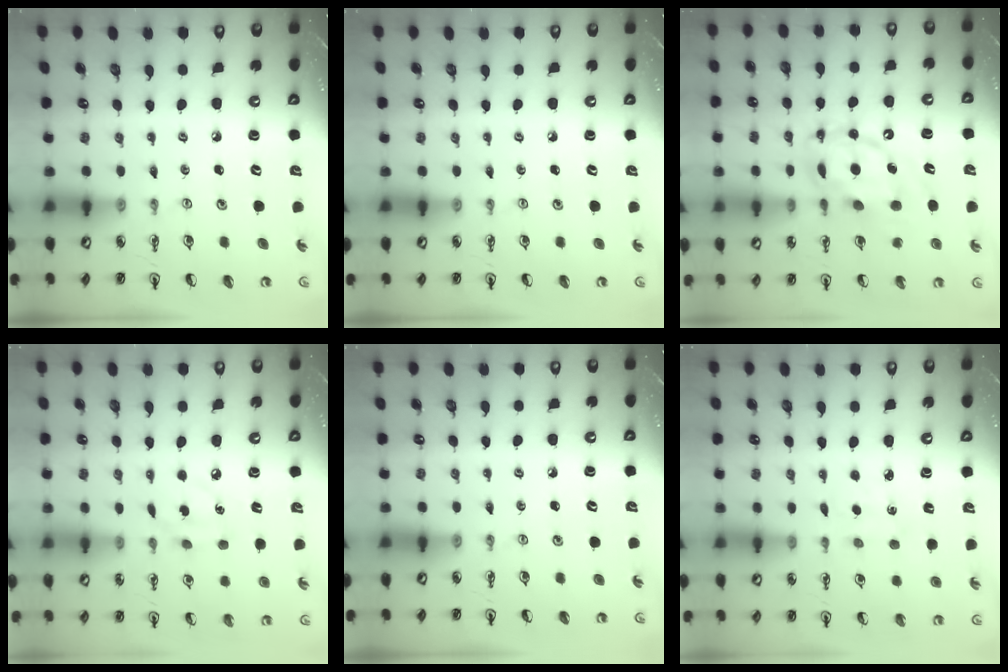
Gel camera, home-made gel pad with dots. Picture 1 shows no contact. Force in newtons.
{"total": 0.0}
{"total": 13.5, "press": 13.4, "slide": 1.3}
{"total": 4.4, "press": 4.3, "slide": 0.5}
{"total": 0.0}
{"total": 2.2, "press": 2.2, "slide": 0.3}